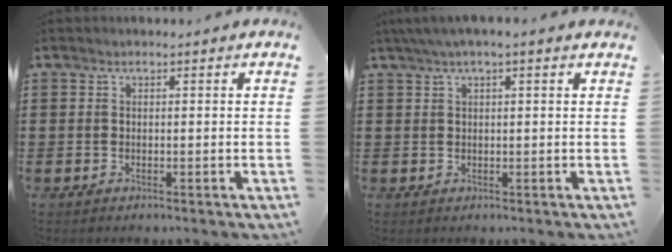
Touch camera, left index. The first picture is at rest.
{"total": 1.9, "force": [1.0, 0.1, 1.6], "torque": [-0.032, 0.000, 0.018]}